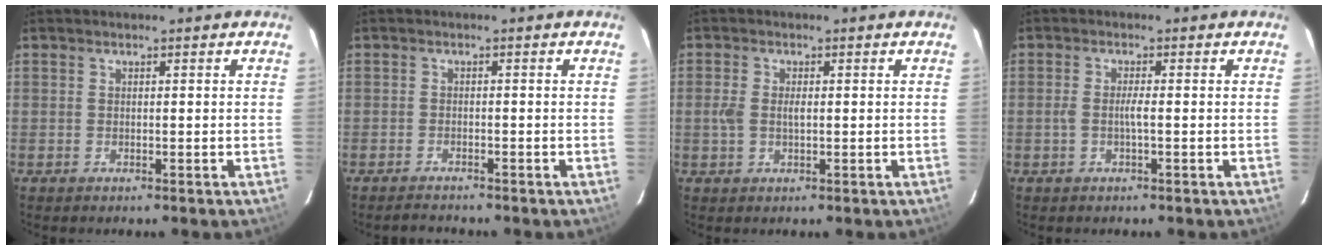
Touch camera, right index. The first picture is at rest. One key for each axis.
{"total": 2.3, "fx": -2.3, "fy": 0.4, "fz": 0.4, "tx": -0.016, "ty": -0.003, "tz": -0.039}
{"total": 2.9, "fx": 0.0, "fy": 1.5, "fz": 2.5, "tx": -0.050, "ty": 0.001, "tz": -0.001}
{"total": 2.0, "fx": -0.5, "fy": -0.1, "fz": 1.9, "tx": -0.037, "ty": 0.002, "tz": -0.011}